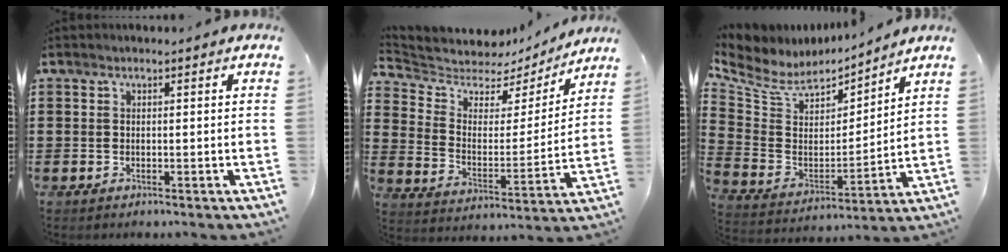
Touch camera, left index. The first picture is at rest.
{"total": 5.4, "force": [4.9, 2.3, 0.7], "torque": [-0.051, -0.038, 0.080]}
{"total": 6.7, "force": [5.7, 3.2, 1.5], "torque": [-0.070, -0.043, 0.098]}